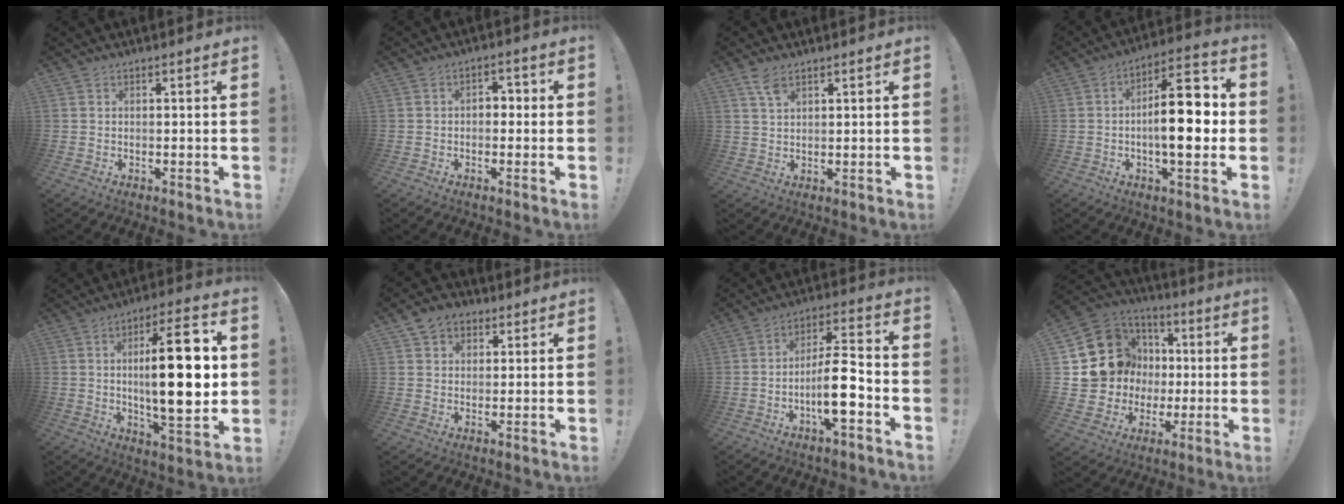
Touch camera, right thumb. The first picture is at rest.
{"total": 3.9, "force": [-0.4, 2.9, 2.6], "torque": [-0.035, 0.006, -0.011]}
{"total": 4.6, "force": [3.0, 1.9, 2.8], "torque": [-0.047, -0.016, 0.054]}
{"total": 16.5, "force": [-1.4, 6.6, 15.1], "torque": [-0.219, 0.007, -0.030]}
{"total": 21.4, "force": [1.7, 6.7, 20.2], "torque": [-0.316, -0.008, 0.016]}
{"total": 6.2, "force": [3.1, 5.1, 1.7], "torque": [-0.029, -0.008, 0.062]}
{"total": 13.3, "force": [-4.6, 3.9, 11.9], "torque": [-0.211, 0.019, -0.080]}
{"total": 15.3, "force": [1.6, 14.5, 4.9], "torque": [-0.061, -0.005, 0.069]}